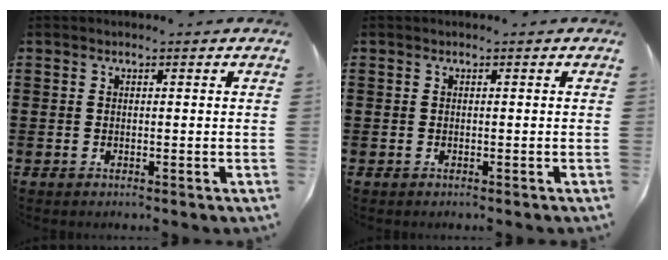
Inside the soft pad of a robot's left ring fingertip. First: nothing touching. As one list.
[{"total": 0.0}]